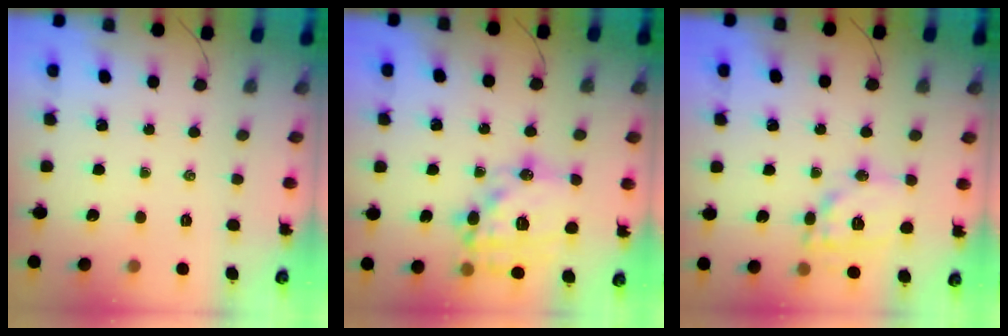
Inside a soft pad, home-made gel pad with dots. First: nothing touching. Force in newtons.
{"total": 19.7, "press": 19.6, "slide": 2.6}
{"total": 13.4, "press": 13.4, "slide": 0.9}